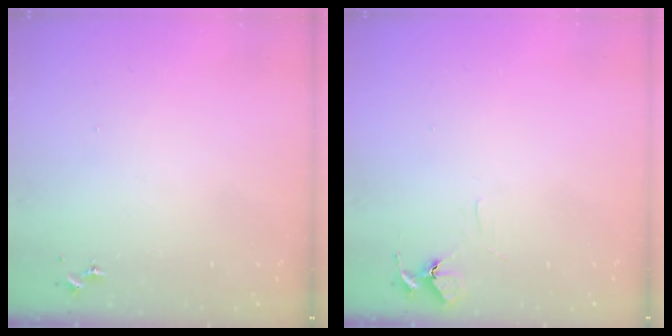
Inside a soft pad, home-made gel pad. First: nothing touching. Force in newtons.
{"total": 5.8, "press": 5.8, "slide": 0.6}